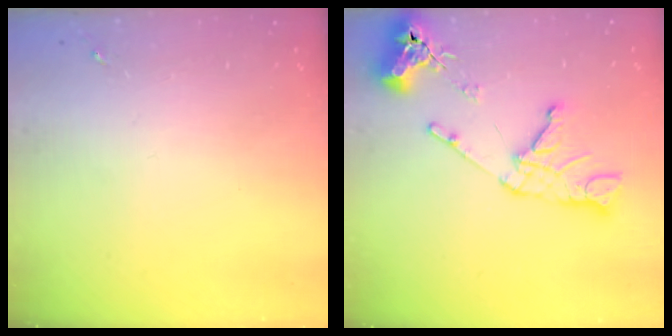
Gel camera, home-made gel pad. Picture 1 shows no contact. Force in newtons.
{"total": 14.1, "press": 14.0, "slide": 1.6}